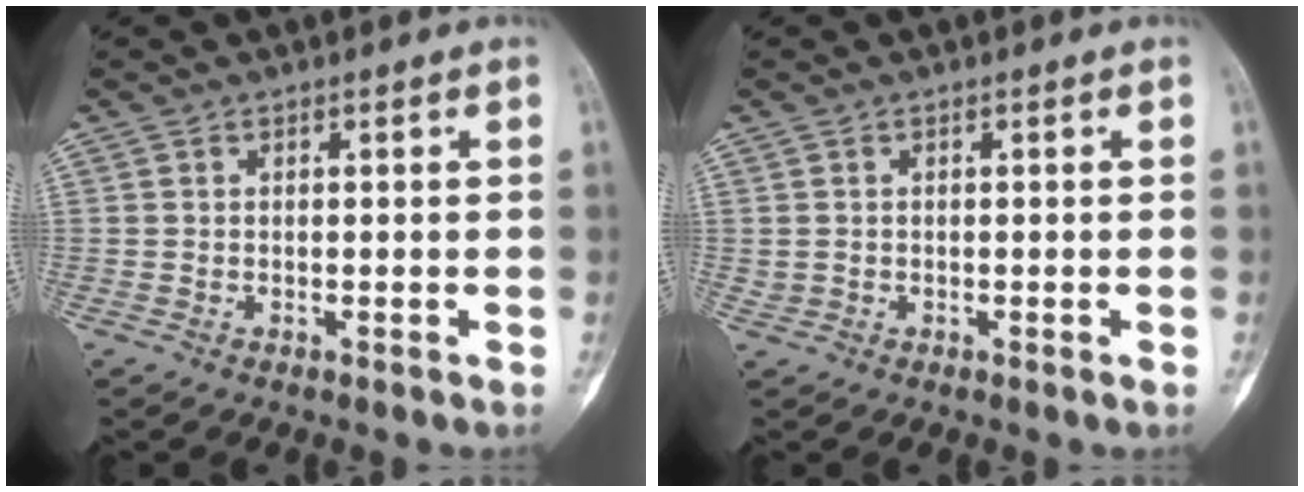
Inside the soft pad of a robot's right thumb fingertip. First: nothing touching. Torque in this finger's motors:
{"motor_torque": [0.50, -0.16, 0.03, -0.24, 0.09]}